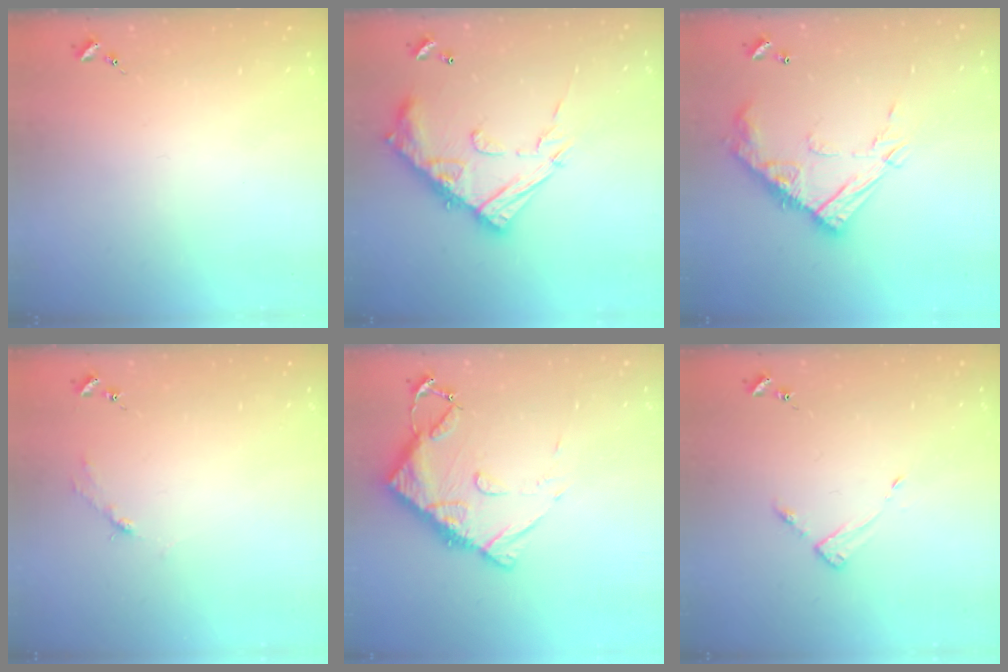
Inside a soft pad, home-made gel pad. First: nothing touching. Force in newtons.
{"total": 18.0, "press": 18.0, "slide": 1.4}
{"total": 15.9, "press": 15.9, "slide": 0.8}
{"total": 2.7, "press": 2.7, "slide": 0.4}
{"total": 11.5, "press": 11.5, "slide": 1.1}
{"total": 4.1, "press": 4.1, "slide": 0.4}